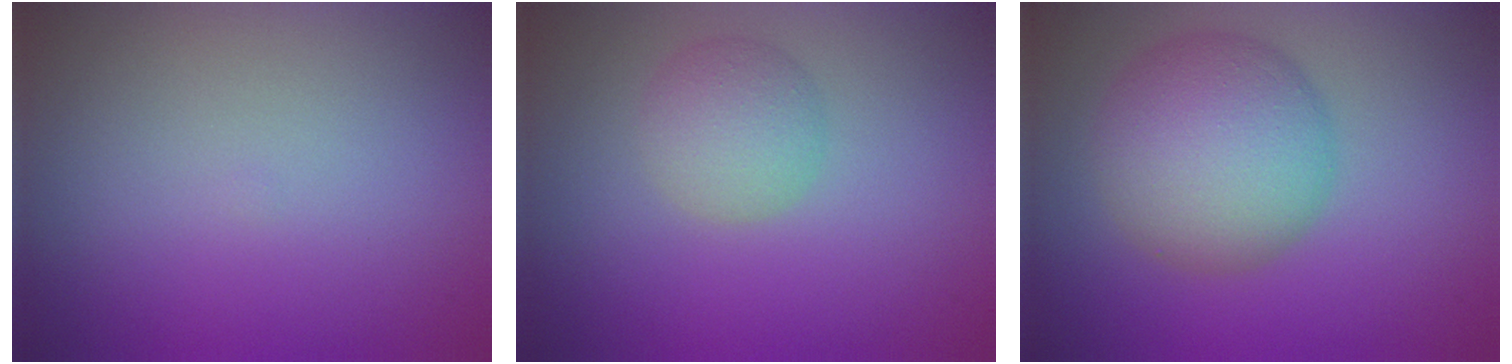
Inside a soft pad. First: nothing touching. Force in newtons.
{"total": 2.9, "press": 2.9, "slide": 0.1}
{"total": 7.6, "press": 7.6, "slide": 0.4}